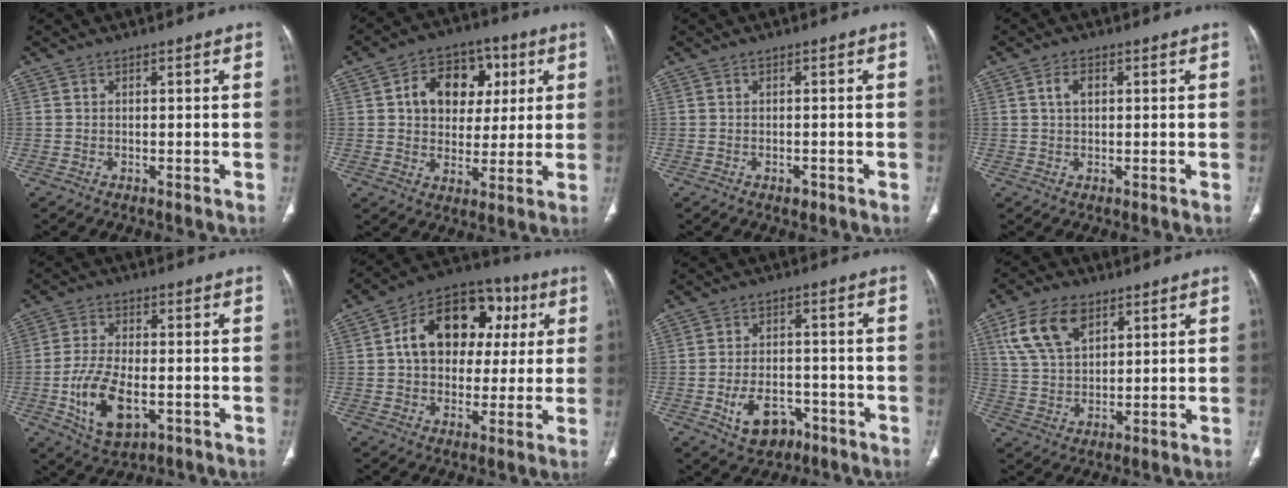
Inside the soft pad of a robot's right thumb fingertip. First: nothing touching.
{"total": 13.4, "force": [3.5, 10.2, 8.0], "torque": [-0.078, 0.007, 0.054]}
{"total": 1.2, "force": [-0.7, 0.7, 0.7], "torque": [-0.008, 0.001, -0.008]}
{"total": 2.8, "force": [0.8, 1.7, 2.1], "torque": [-0.036, 0.007, 0.015]}
{"total": 11.5, "force": [-3.1, 6.2, 9.2], "torque": [-0.172, 0.003, -0.047]}
{"total": 18.0, "force": [3.8, 13.1, 11.8], "torque": [-0.138, 0.023, 0.052]}
{"total": 8.6, "force": [-3.8, 5.9, 4.9], "torque": [-0.066, 0.030, -0.050]}
{"total": 11.5, "force": [5.6, 6.8, 7.3], "torque": [-0.125, -0.011, 0.113]}